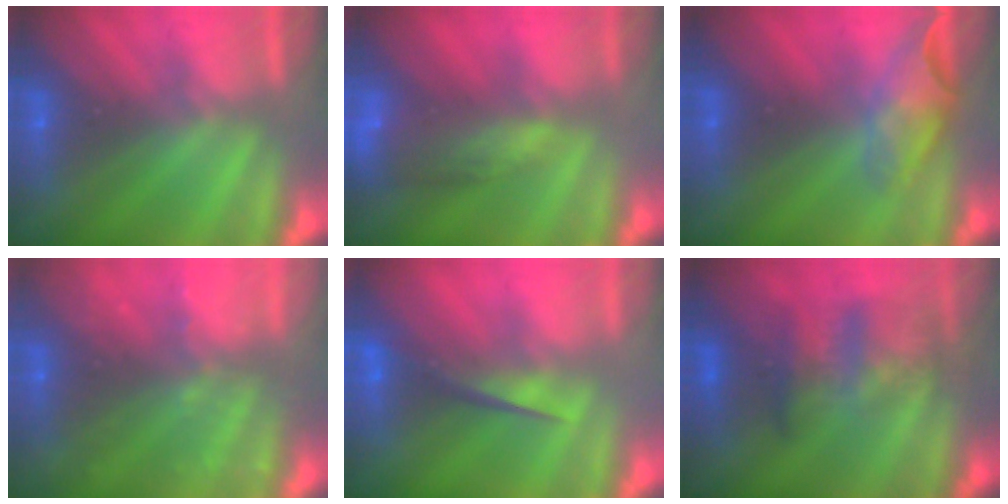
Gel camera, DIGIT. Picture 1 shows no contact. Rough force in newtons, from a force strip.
{"total": 7.3}
{"total": 4.5}
{"total": 5.9}
{"total": 4.6}
{"total": 3.8}